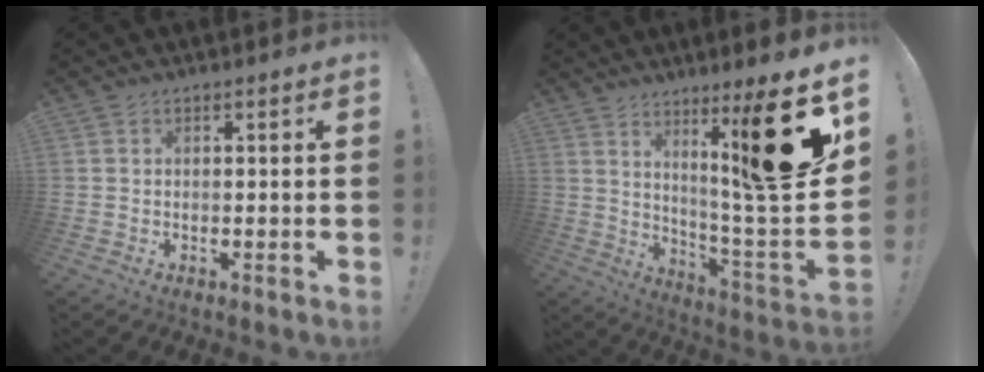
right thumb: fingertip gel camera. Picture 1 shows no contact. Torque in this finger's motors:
{"motor_torque": [0.37, 1.41, 0.85, 0.22, 0.55]}